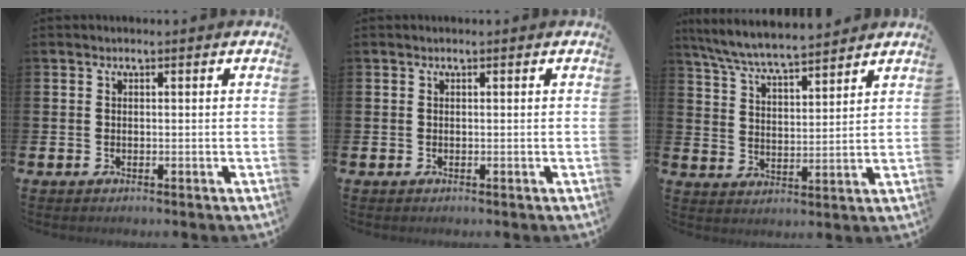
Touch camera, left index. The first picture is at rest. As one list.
[{"total": 0.0}, {"total": 6.7, "force": [6.4, 0.3, 1.7], "torque": [-0.062, -0.036, 0.115]}]